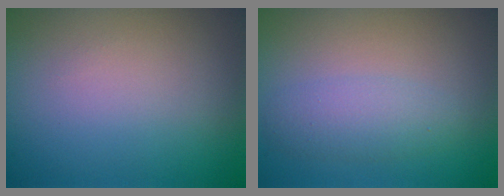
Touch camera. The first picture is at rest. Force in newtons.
{"total": 2.5, "press": 2.5, "slide": 0.2}